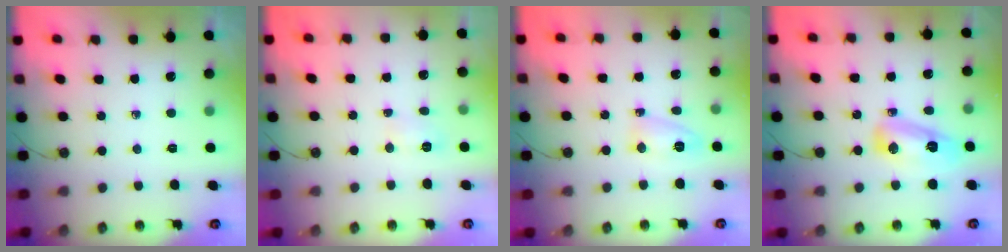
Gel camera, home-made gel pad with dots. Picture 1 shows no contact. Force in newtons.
{"total": 3.7, "press": 3.6, "slide": 0.5}
{"total": 4.5, "press": 4.3, "slide": 1.3}
{"total": 9.4, "press": 9.0, "slide": 2.7}